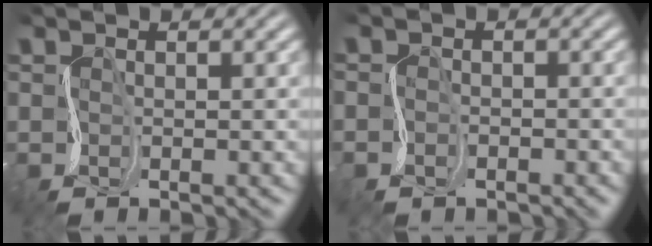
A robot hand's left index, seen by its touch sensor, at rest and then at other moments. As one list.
[{"total": 1.0, "force": [-0.7, 0.0, -0.8], "torque": [0.011, 0.008, -0.014]}]